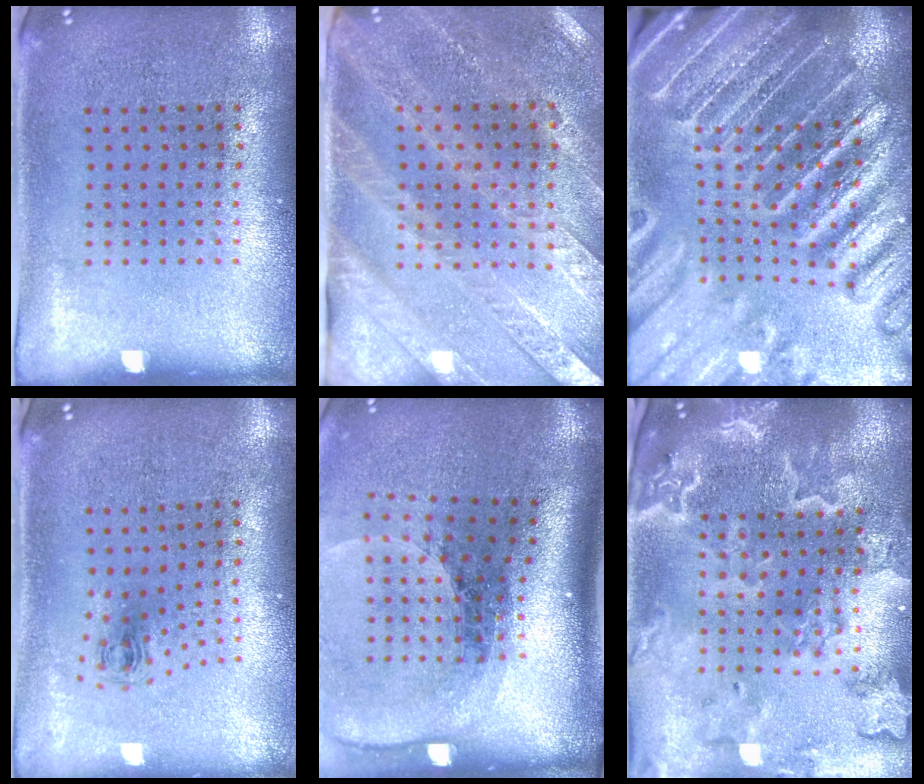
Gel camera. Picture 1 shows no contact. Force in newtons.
{"total": 2.8, "press": 2.6, "slide": 1.0}
{"total": 4.3, "press": 4.0, "slide": 1.3}
{"total": 0.7, "press": 0.4, "slide": 0.6}
{"total": 2.6, "press": 1.9, "slide": 1.8}
{"total": 4.0, "press": 3.4, "slide": 2.2}